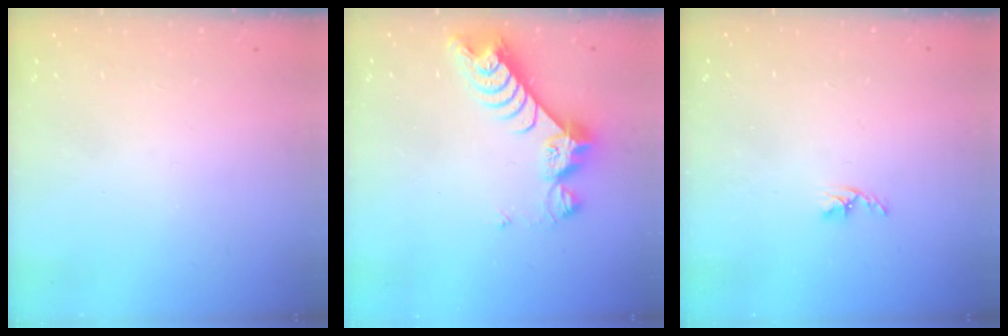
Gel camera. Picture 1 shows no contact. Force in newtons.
{"total": 9.0, "press": 8.9, "slide": 0.9}
{"total": 3.3, "press": 3.3, "slide": 0.5}